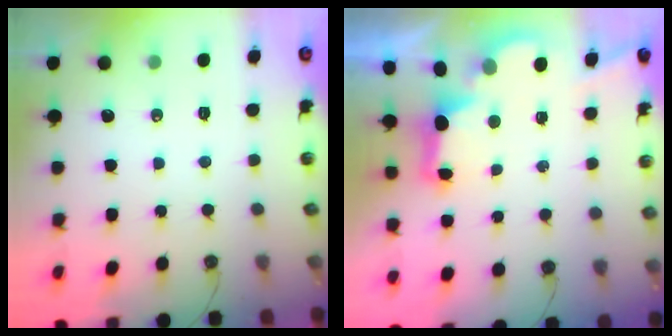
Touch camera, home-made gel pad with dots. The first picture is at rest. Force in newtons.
{"total": 2.8, "press": 2.7, "slide": 0.9}